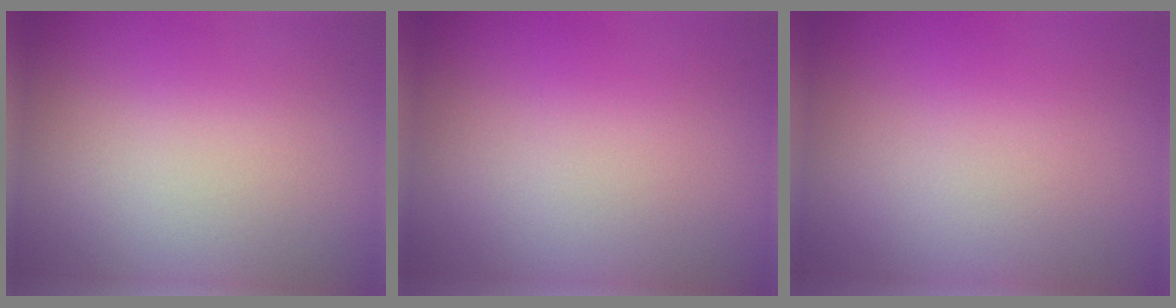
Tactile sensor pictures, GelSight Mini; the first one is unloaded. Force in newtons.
{"total": 0.0}
{"total": 0.0}